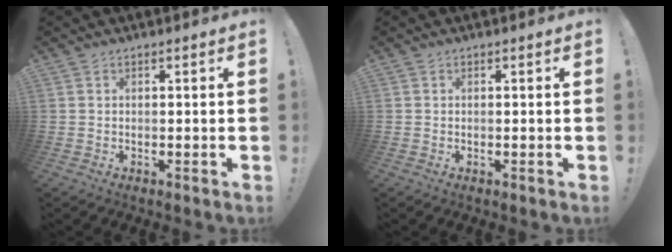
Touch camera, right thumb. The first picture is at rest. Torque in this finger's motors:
{"motor_torque": [-0.17, -0.03, -0.07, 0.11, -0.12]}